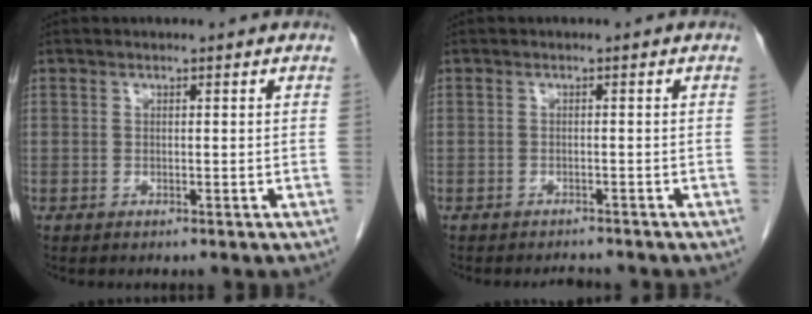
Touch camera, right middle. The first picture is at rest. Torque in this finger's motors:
{"motor_torque": [0.32, -0.24, -0.01, 0.01]}